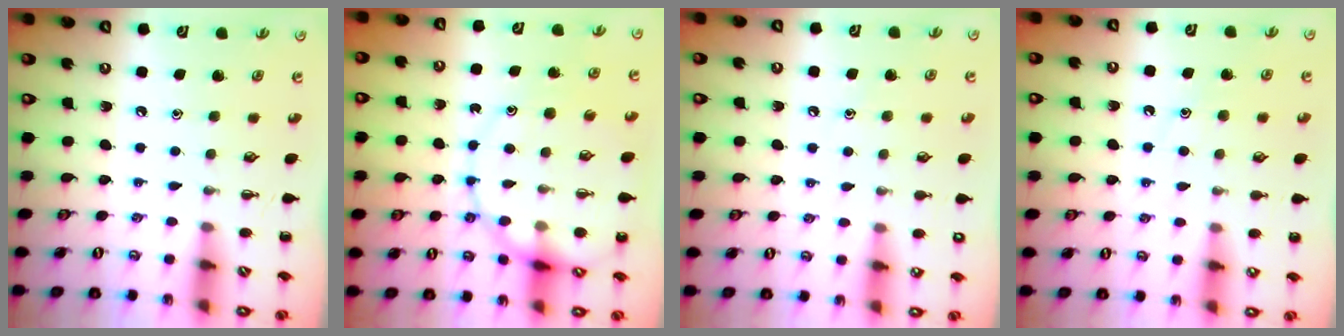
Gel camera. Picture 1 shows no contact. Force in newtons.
{"total": 14.4, "press": 14.2, "slide": 2.3}
{"total": 6.4, "press": 6.2, "slide": 1.8}
{"total": 8.7, "press": 8.6, "slide": 1.4}